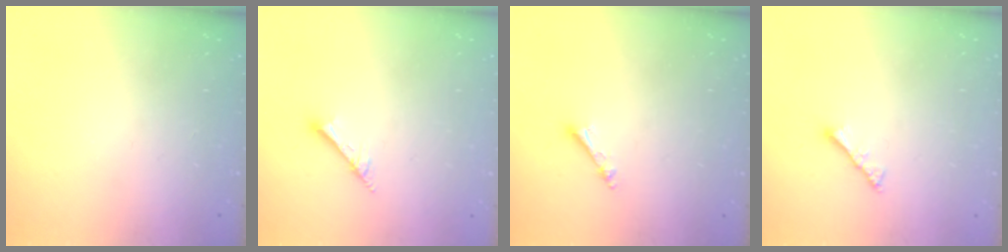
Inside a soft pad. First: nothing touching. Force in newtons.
{"total": 1.7, "press": 1.6, "slide": 0.1}
{"total": 3.6, "press": 3.6, "slide": 0.3}
{"total": 2.8, "press": 2.8, "slide": 0.6}